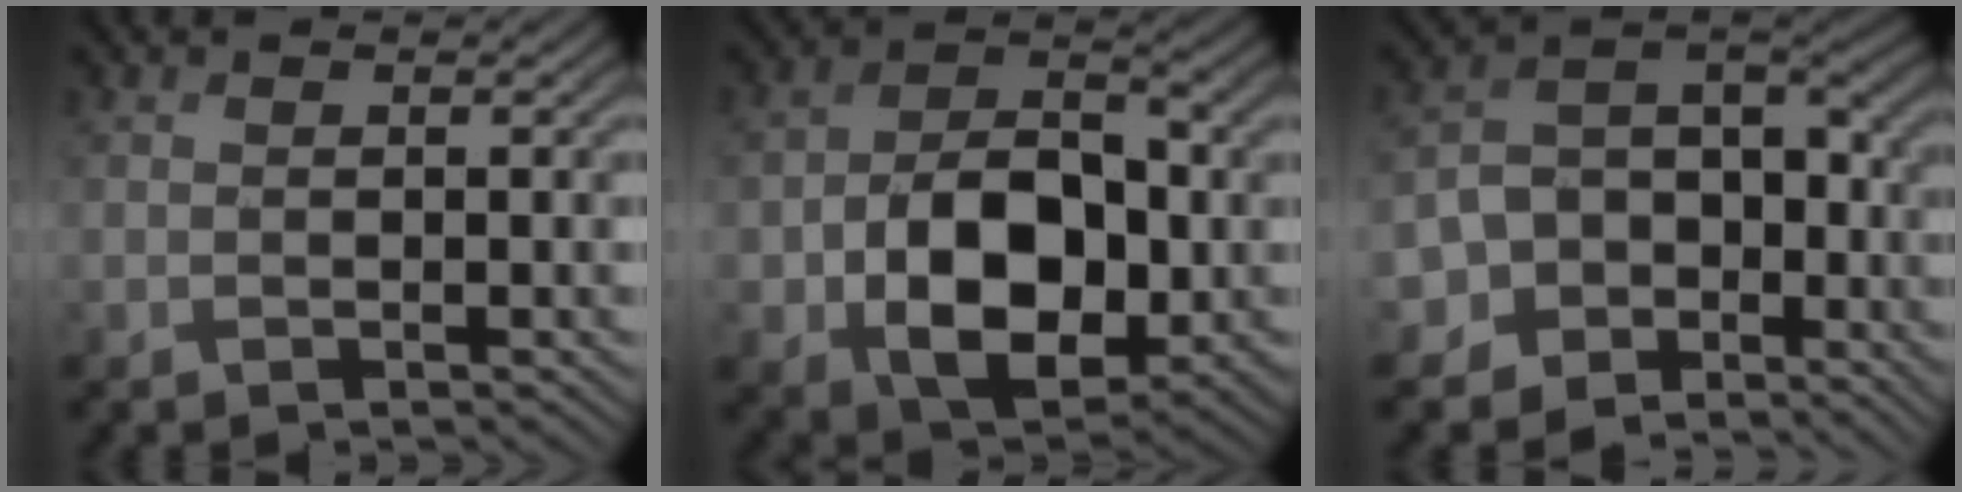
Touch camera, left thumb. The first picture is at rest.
{"total": 11.7, "force": [-2.3, 7.8, 8.4], "torque": [-0.152, -0.016, -0.032]}
{"total": 8.9, "force": [-5.2, 6.1, 3.9], "torque": [-0.095, -0.017, -0.102]}